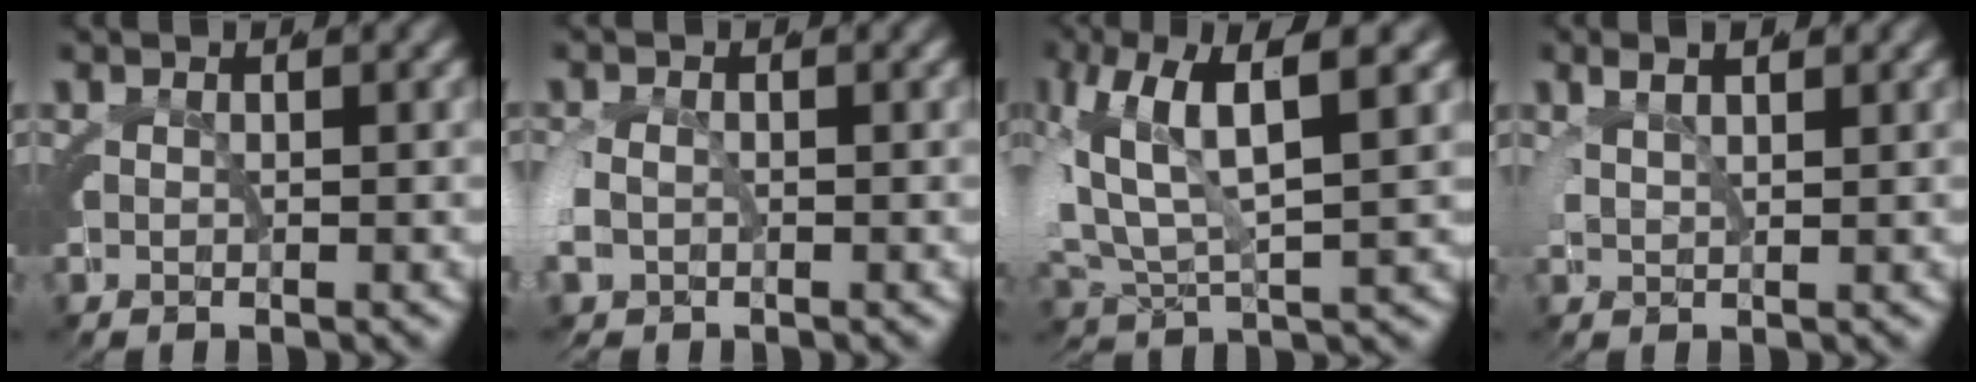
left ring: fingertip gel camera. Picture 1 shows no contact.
{"total": 1.7, "force": [-0.8, 1.4, 0.5], "torque": [-0.027, -0.006, -0.012]}
{"total": 7.5, "force": [1.4, 4.9, 5.5], "torque": [-0.130, -0.001, 0.024]}
{"total": 2.2, "force": [1.3, 1.3, 1.2], "torque": [-0.029, -0.002, 0.022]}